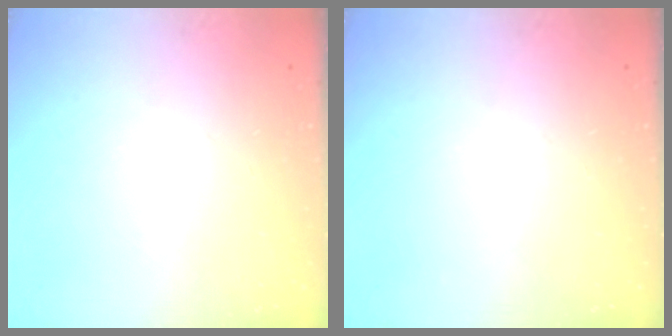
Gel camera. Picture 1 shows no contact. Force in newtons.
{"total": 0.0}